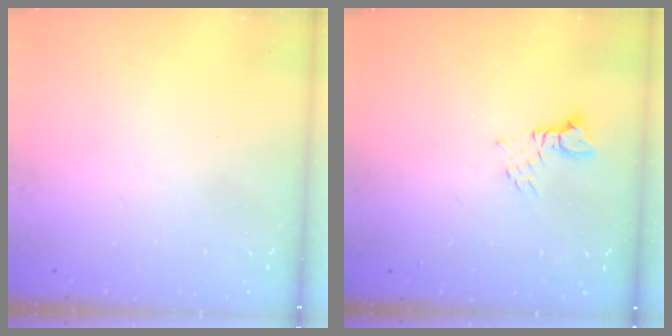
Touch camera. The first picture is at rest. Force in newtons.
{"total": 2.6, "press": 2.5, "slide": 0.4}